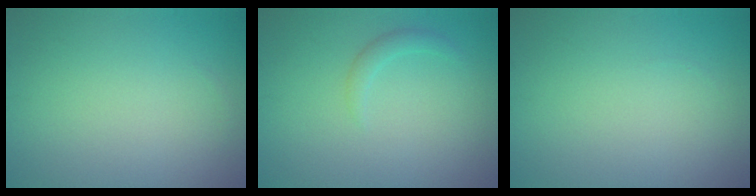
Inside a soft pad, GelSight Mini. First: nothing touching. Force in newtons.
{"total": 1.2, "press": 1.1, "slide": 0.1}
{"total": 0.0}